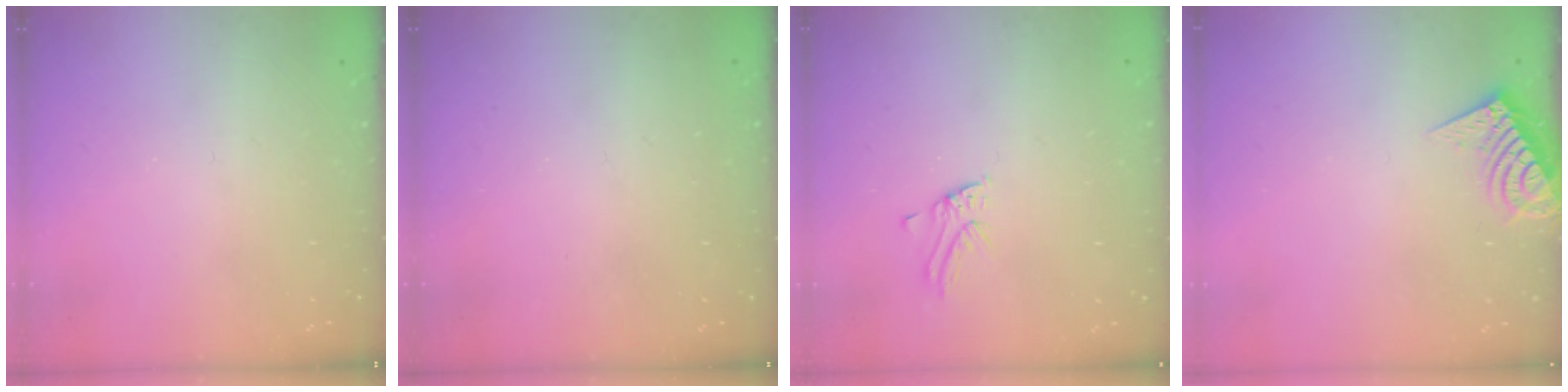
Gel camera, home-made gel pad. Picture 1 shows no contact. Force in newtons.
{"total": 0.6, "press": 0.6, "slide": 0.0}
{"total": 1.4, "press": 1.4, "slide": 0.1}
{"total": 9.6, "press": 9.6, "slide": 0.5}